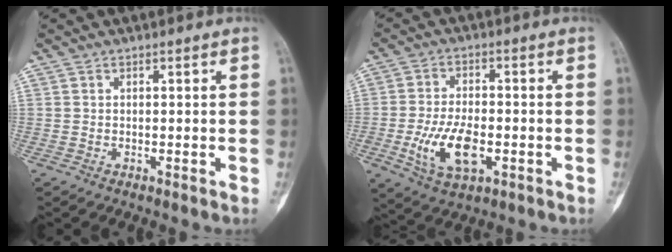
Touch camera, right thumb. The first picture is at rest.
{"total": 10.5, "force": [-2.8, 5.5, 8.6], "torque": [-0.158, 0.004, -0.044]}